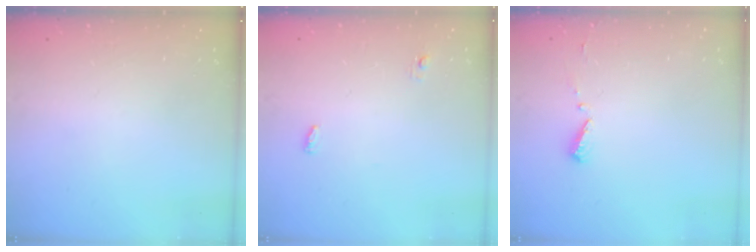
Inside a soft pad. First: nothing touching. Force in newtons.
{"total": 3.5, "press": 3.4, "slide": 0.9}
{"total": 4.7, "press": 4.7, "slide": 0.4}